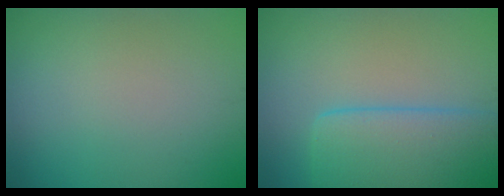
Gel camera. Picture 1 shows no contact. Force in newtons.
{"total": 8.1, "press": 8.1, "slide": 0.3}